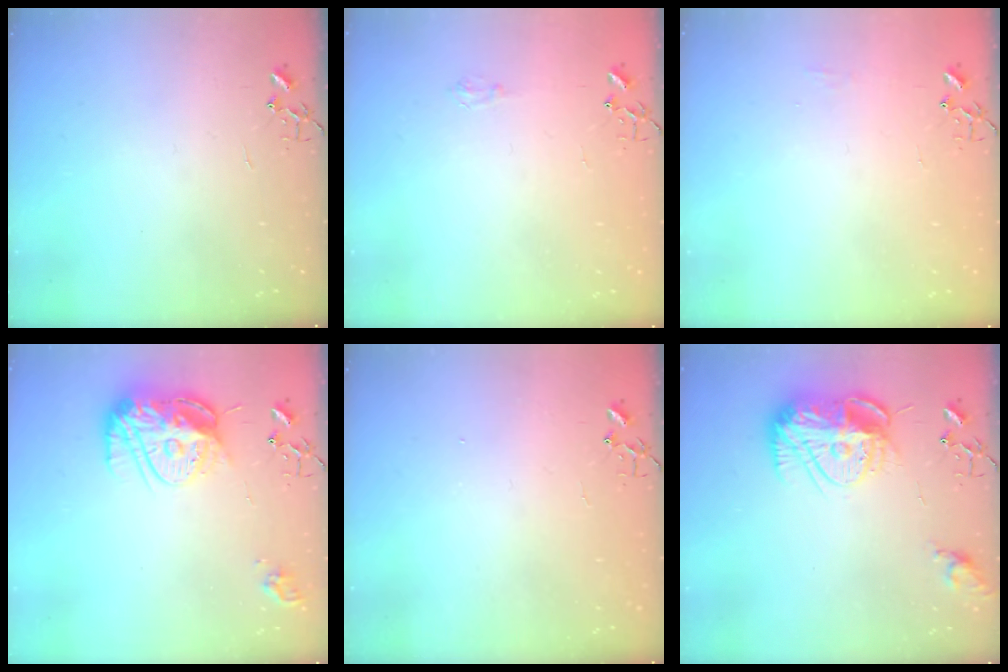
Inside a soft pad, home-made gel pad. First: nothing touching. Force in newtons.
{"total": 3.8, "press": 3.8, "slide": 0.5}
{"total": 4.6, "press": 4.6, "slide": 0.7}
{"total": 19.1, "press": 19.1, "slide": 1.5}
{"total": 1.1, "press": 1.1, "slide": 0.1}
{"total": 15.7, "press": 15.7, "slide": 1.0}